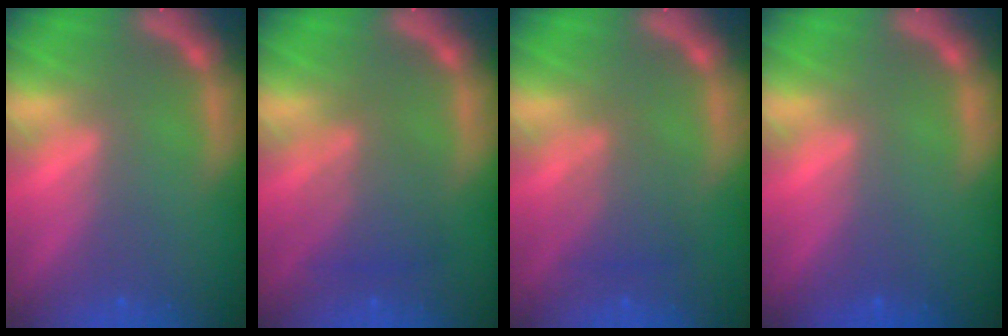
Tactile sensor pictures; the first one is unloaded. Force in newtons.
{"total": 4.0}
{"total": 3.0}
{"total": 0.0}